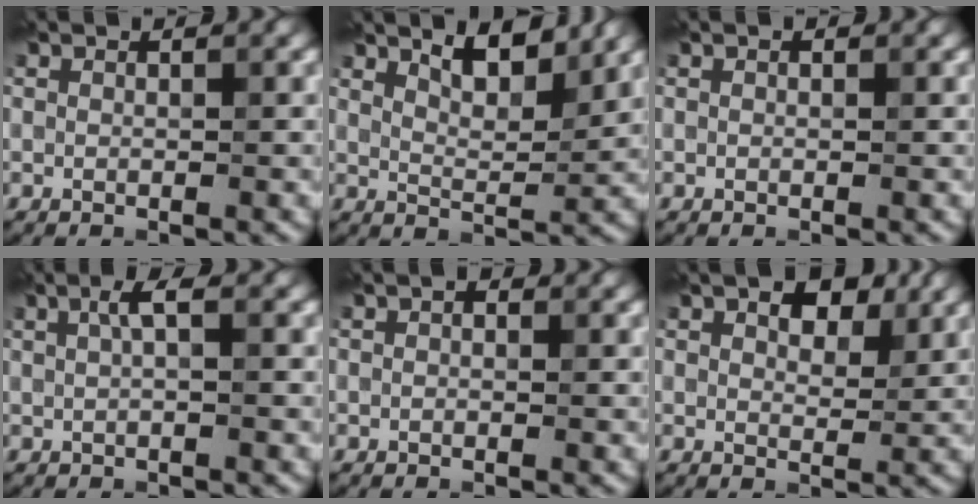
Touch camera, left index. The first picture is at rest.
{"total": 4.3, "force": [3.2, 1.3, 2.6], "torque": [-0.043, -0.002, 0.046]}
{"total": 0.0}
{"total": 1.7, "force": [0.5, 0.3, 1.6], "torque": [-0.032, 0.007, 0.007]}
{"total": 0.6, "force": [0.1, 0.5, 0.4], "torque": [-0.004, -0.003, -0.003]}
{"total": 4.8, "force": [2.6, 2.4, 3.2], "torque": [-0.043, 0.005, 0.036]}